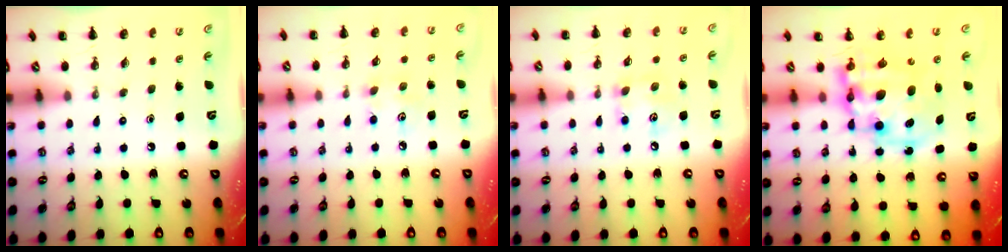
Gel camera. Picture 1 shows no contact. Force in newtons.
{"total": 3.3, "press": 3.2, "slide": 0.8}
{"total": 6.5, "press": 6.5, "slide": 0.7}
{"total": 12.8, "press": 12.4, "slide": 3.1}